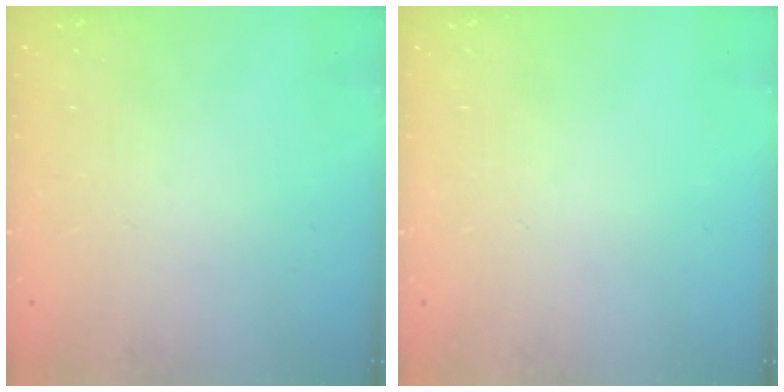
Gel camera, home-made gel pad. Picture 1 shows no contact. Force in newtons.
{"total": 0.0}